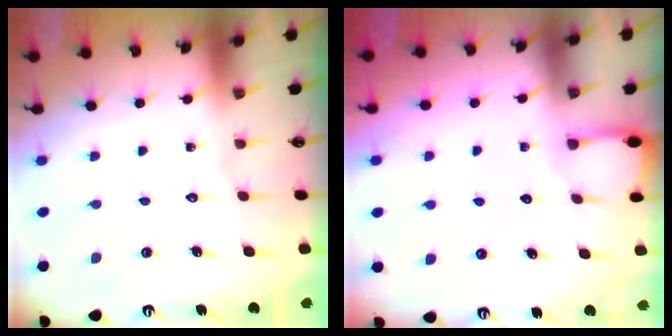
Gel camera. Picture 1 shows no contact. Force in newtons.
{"total": 2.5, "press": 2.4, "slide": 0.4}